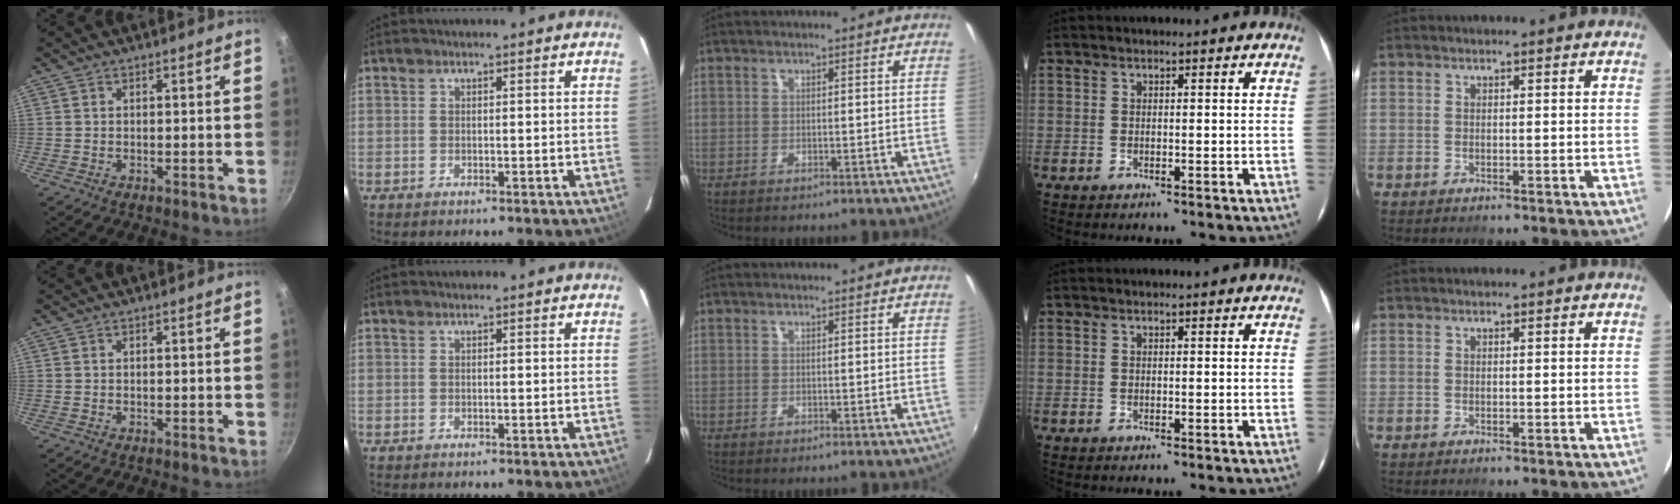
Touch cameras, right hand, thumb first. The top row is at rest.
{}